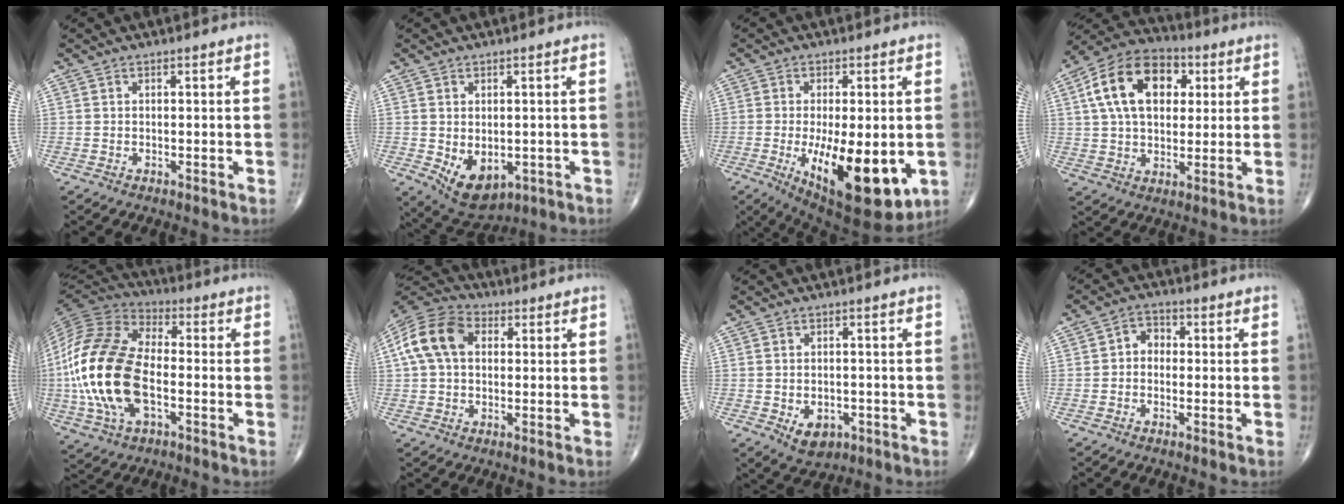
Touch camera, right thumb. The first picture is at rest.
{"total": 8.8, "force": [-1.9, 5.7, 6.4], "torque": [-0.083, -0.011, -0.010]}
{"total": 18.2, "force": [-4.5, 7.3, 16.1], "torque": [-0.224, -0.023, -0.047]}
{"total": 16.9, "force": [4.5, 10.9, 12.1], "torque": [-0.187, 0.010, 0.070]}
{"total": 22.4, "force": [-3.3, 12.2, 18.5], "torque": [-0.398, 0.012, -0.064]}
{"total": 12.0, "force": [2.2, 8.4, 8.3], "torque": [-0.157, 0.030, 0.030]}
{"total": 5.4, "force": [-1.8, 3.8, 3.4], "torque": [-0.041, 0.006, -0.014]}
{"total": 3.9, "force": [-0.2, 3.2, 2.2], "torque": [-0.012, 0.017, -0.018]}